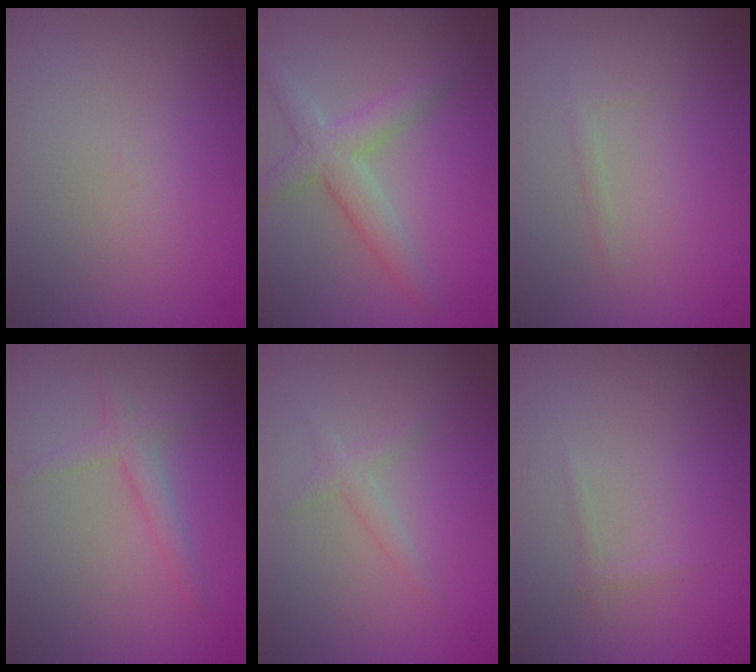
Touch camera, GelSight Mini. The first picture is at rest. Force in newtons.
{"total": 3.8, "press": 3.8, "slide": 0.3}
{"total": 0.6, "press": 0.6, "slide": 0.1}
{"total": 2.0, "press": 2.0, "slide": 0.1}
{"total": 1.4, "press": 1.4, "slide": 0.1}
{"total": 0.6, "press": 0.6, "slide": 0.0}